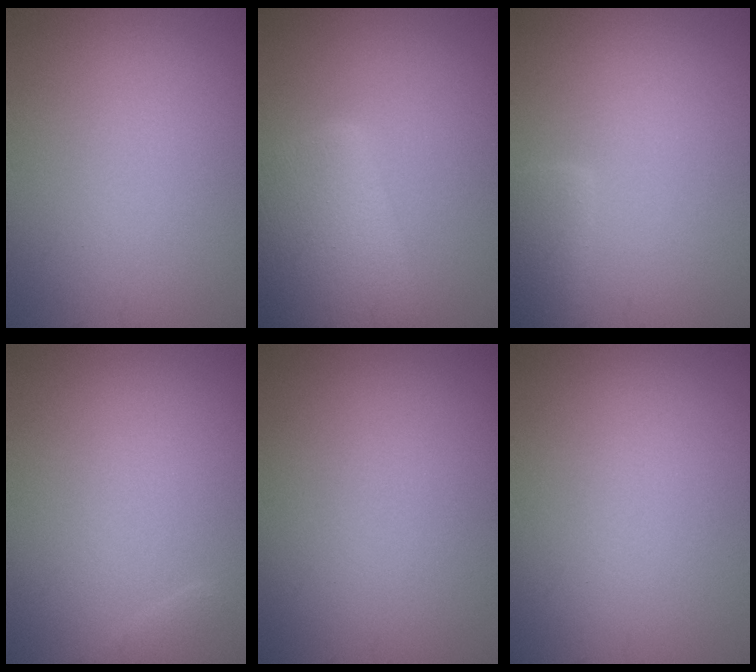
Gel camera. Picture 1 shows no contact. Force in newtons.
{"total": 7.9, "press": 7.9, "slide": 0.4}
{"total": 1.7, "press": 1.7, "slide": 0.2}
{"total": 0.9, "press": 0.9, "slide": 0.1}
{"total": 0.0}
{"total": 0.0}